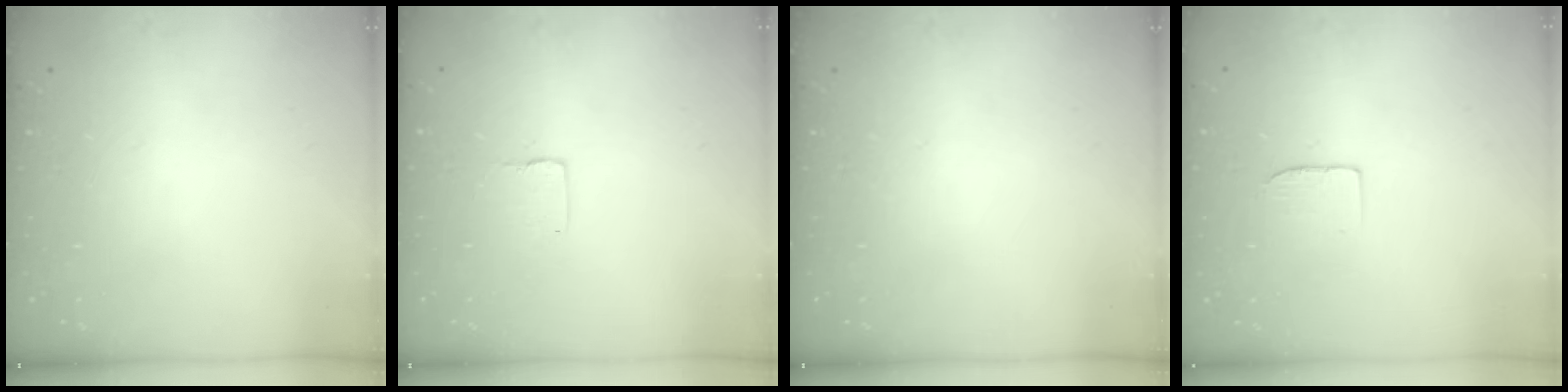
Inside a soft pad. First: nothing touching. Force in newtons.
{"total": 1.0, "press": 1.0, "slide": 0.1}
{"total": 0.0}
{"total": 3.7, "press": 3.7, "slide": 0.2}